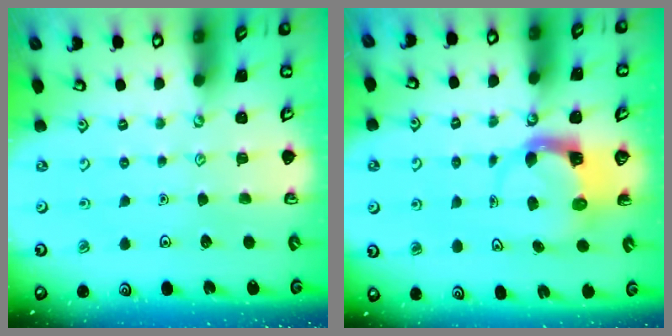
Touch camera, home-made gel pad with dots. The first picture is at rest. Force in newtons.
{"total": 3.7, "press": 3.6, "slide": 0.6}